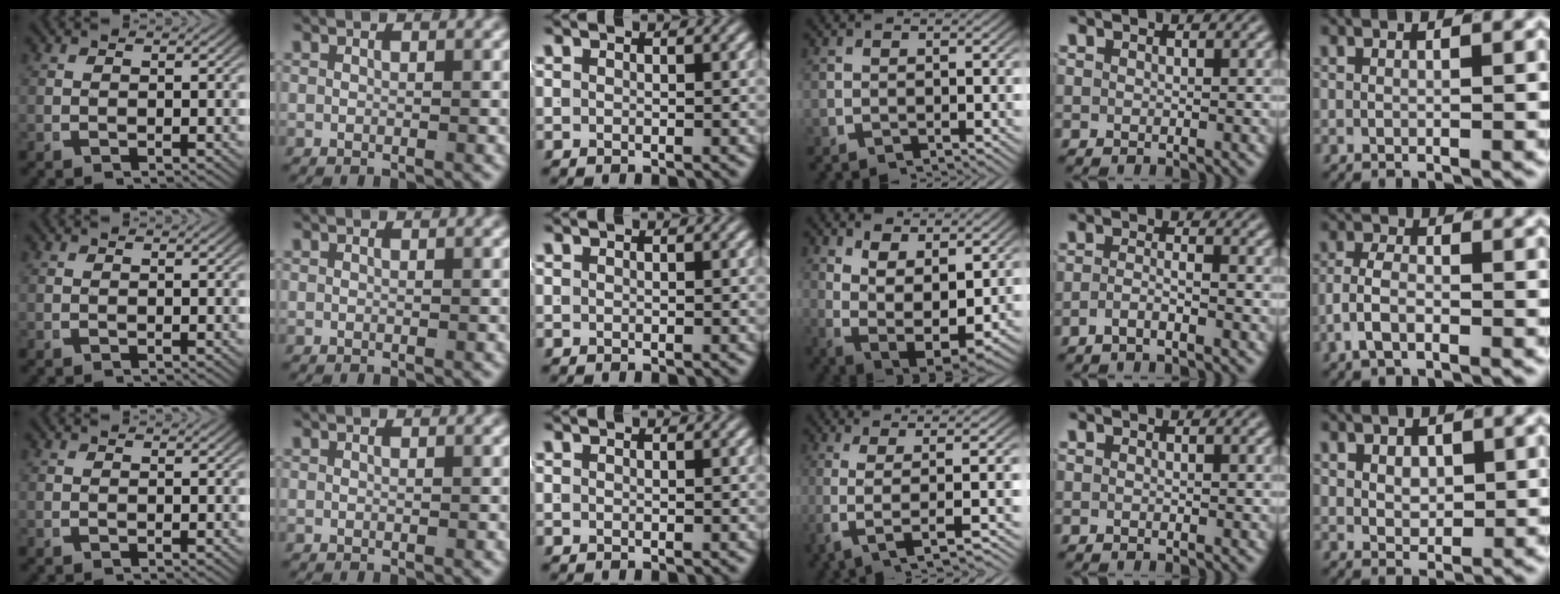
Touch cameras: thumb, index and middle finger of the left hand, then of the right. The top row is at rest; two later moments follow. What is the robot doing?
{"motion": "lift_and_place", "object": "shirt"}